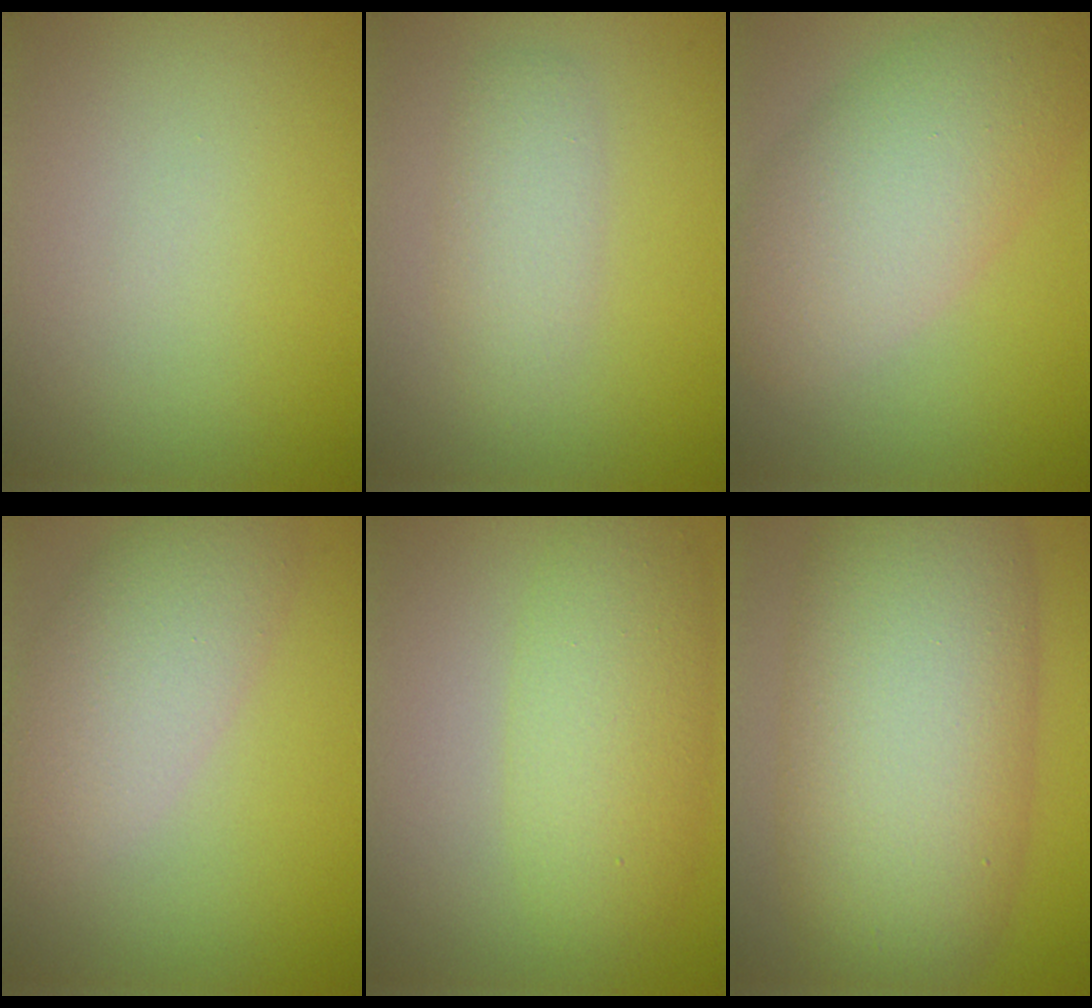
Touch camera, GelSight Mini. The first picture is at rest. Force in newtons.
{"total": 2.7, "press": 2.7, "slide": 0.1}
{"total": 7.9, "press": 7.9, "slide": 0.3}
{"total": 5.5, "press": 5.5, "slide": 0.6}
{"total": 5.1, "press": 5.1, "slide": 0.1}
{"total": 13.1, "press": 13.1, "slide": 0.5}